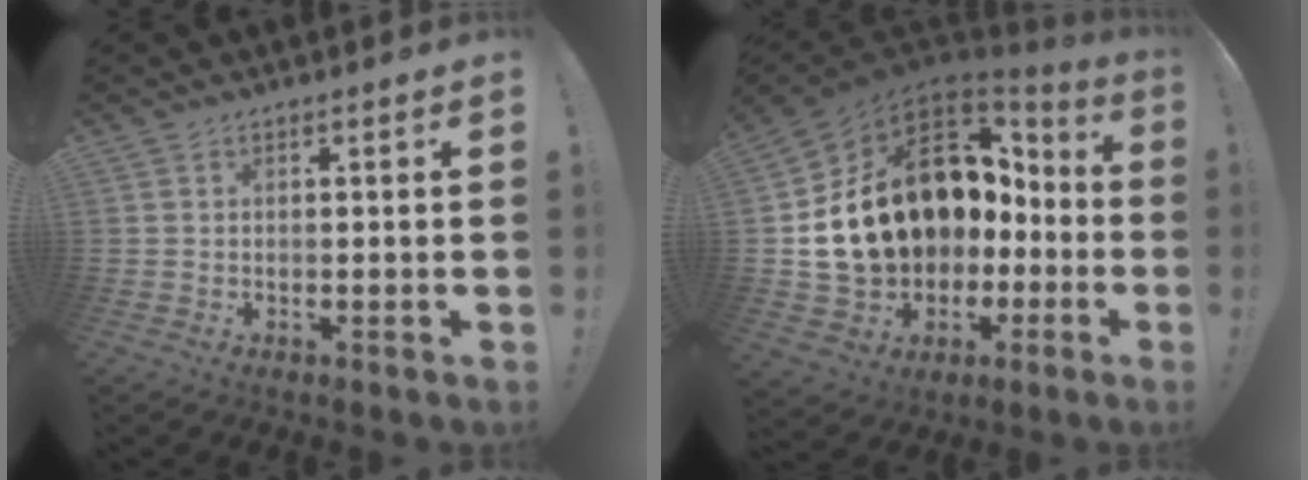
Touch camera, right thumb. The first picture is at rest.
{"total": 21.2, "force": [4.2, 16.1, 13.2], "torque": [-0.220, -0.029, 0.129]}